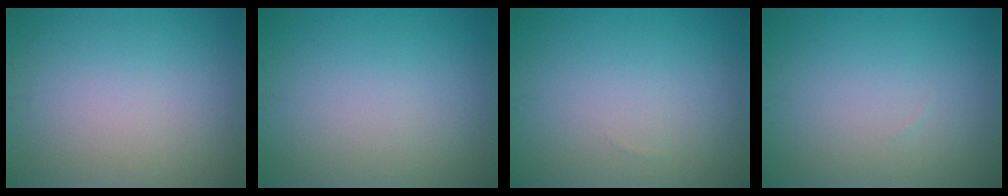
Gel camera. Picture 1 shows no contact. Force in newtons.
{"total": 0.0}
{"total": 0.0}
{"total": 0.0}